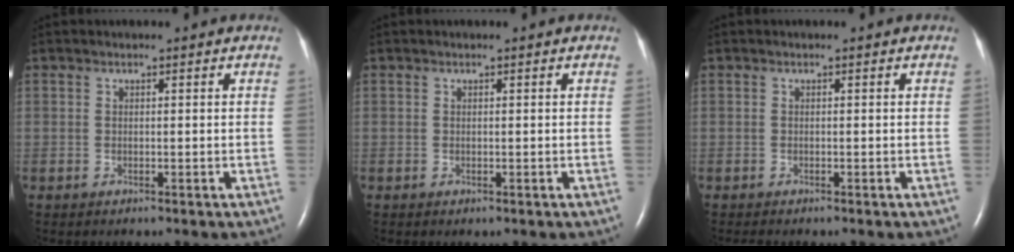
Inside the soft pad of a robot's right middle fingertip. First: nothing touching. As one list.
[{"total": 0.0}, {"total": 0.8, "force": [-0.7, 0.0, 0.3], "torque": [-0.009, -0.003, -0.010]}]